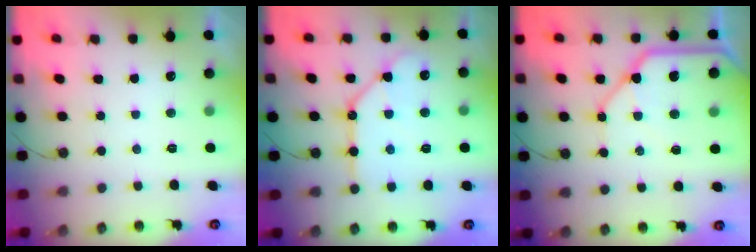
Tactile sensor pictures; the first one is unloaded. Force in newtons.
{"total": 12.5, "press": 12.4, "slide": 1.6}
{"total": 13.2, "press": 13.0, "slide": 1.8}